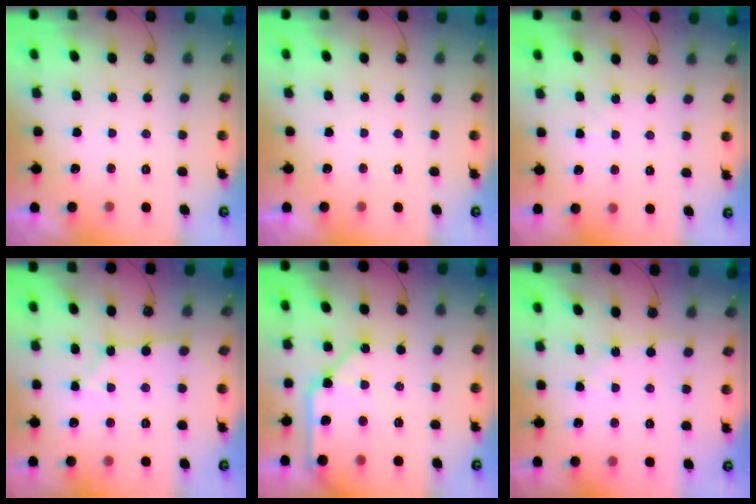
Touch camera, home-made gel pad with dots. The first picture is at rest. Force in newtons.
{"total": 0.0}
{"total": 1.6, "press": 1.5, "slide": 0.3}
{"total": 3.0, "press": 3.0, "slide": 0.1}
{"total": 13.3, "press": 13.2, "slide": 2.0}
{"total": 3.1, "press": 3.0, "slide": 0.4}